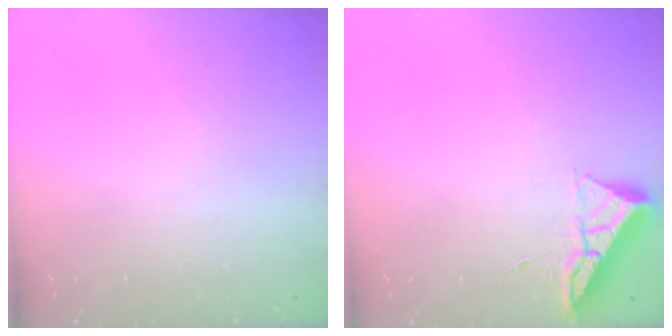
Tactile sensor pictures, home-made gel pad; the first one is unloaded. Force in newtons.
{"total": 6.6, "press": 6.6, "slide": 0.7}